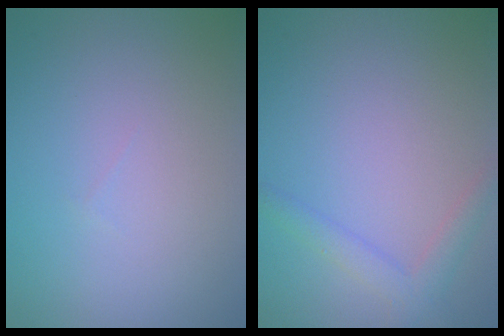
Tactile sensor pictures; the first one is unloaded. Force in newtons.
{"total": 2.3, "press": 2.3, "slide": 0.3}